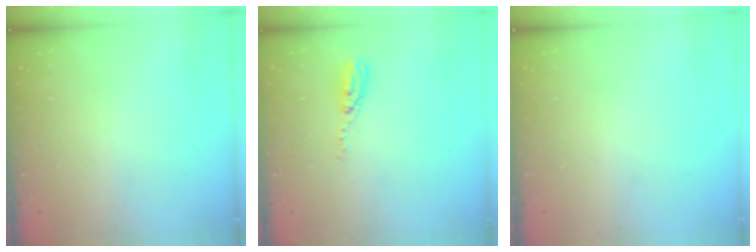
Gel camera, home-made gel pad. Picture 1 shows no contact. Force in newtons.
{"total": 5.9, "press": 5.9, "slide": 0.4}
{"total": 0.0}